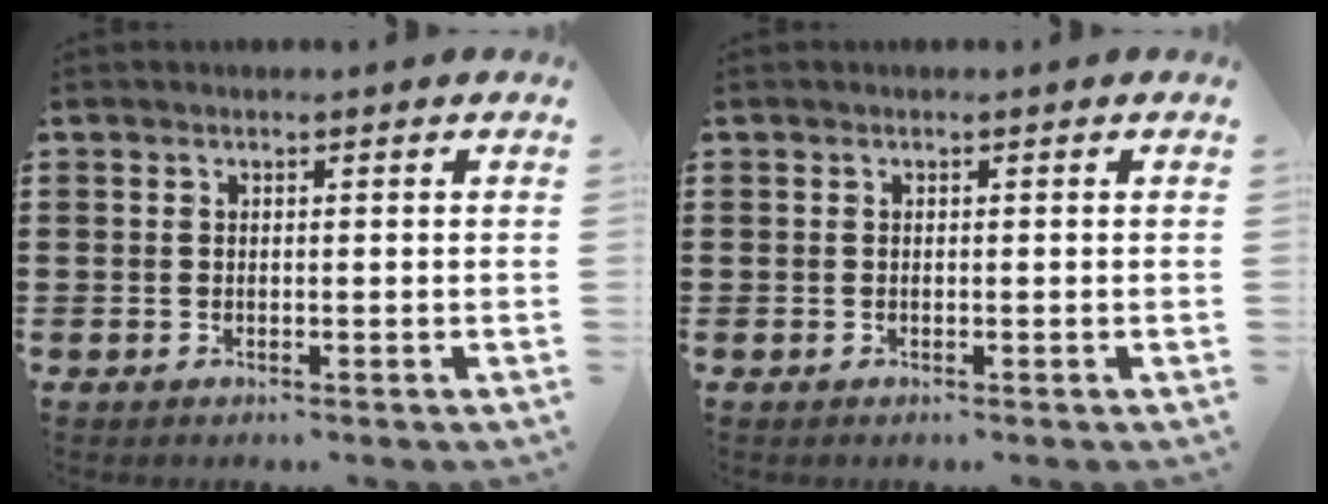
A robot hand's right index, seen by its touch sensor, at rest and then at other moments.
{"total": 0.0}